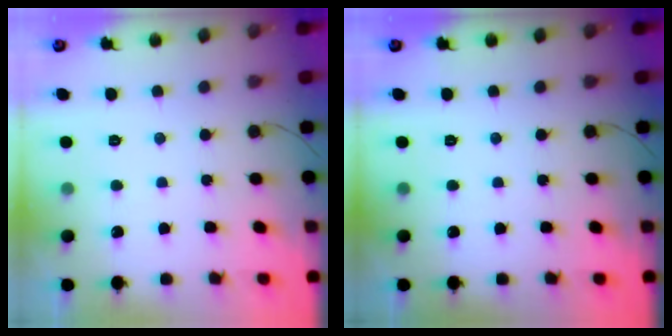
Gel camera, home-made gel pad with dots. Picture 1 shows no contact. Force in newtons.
{"total": 0.0}